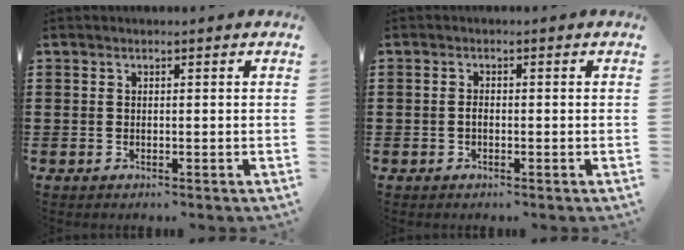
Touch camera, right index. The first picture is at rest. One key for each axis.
{"total": 0.9, "fx": -0.3, "fy": 0.4, "fz": 0.8, "tx": -0.017, "ty": -0.002, "tz": -0.005}